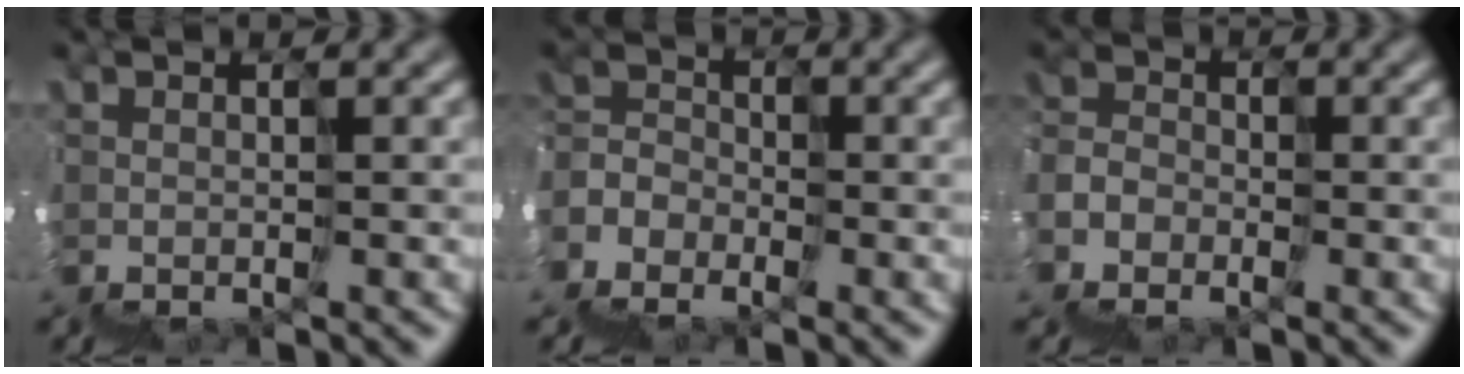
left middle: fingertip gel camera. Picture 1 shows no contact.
{"total": 6.6, "force": [-5.8, 2.6, -1.9], "torque": [0.037, -0.004, -0.092]}
{"total": 5.2, "force": [-4.4, 1.9, -2.1], "torque": [0.049, -0.001, -0.071]}